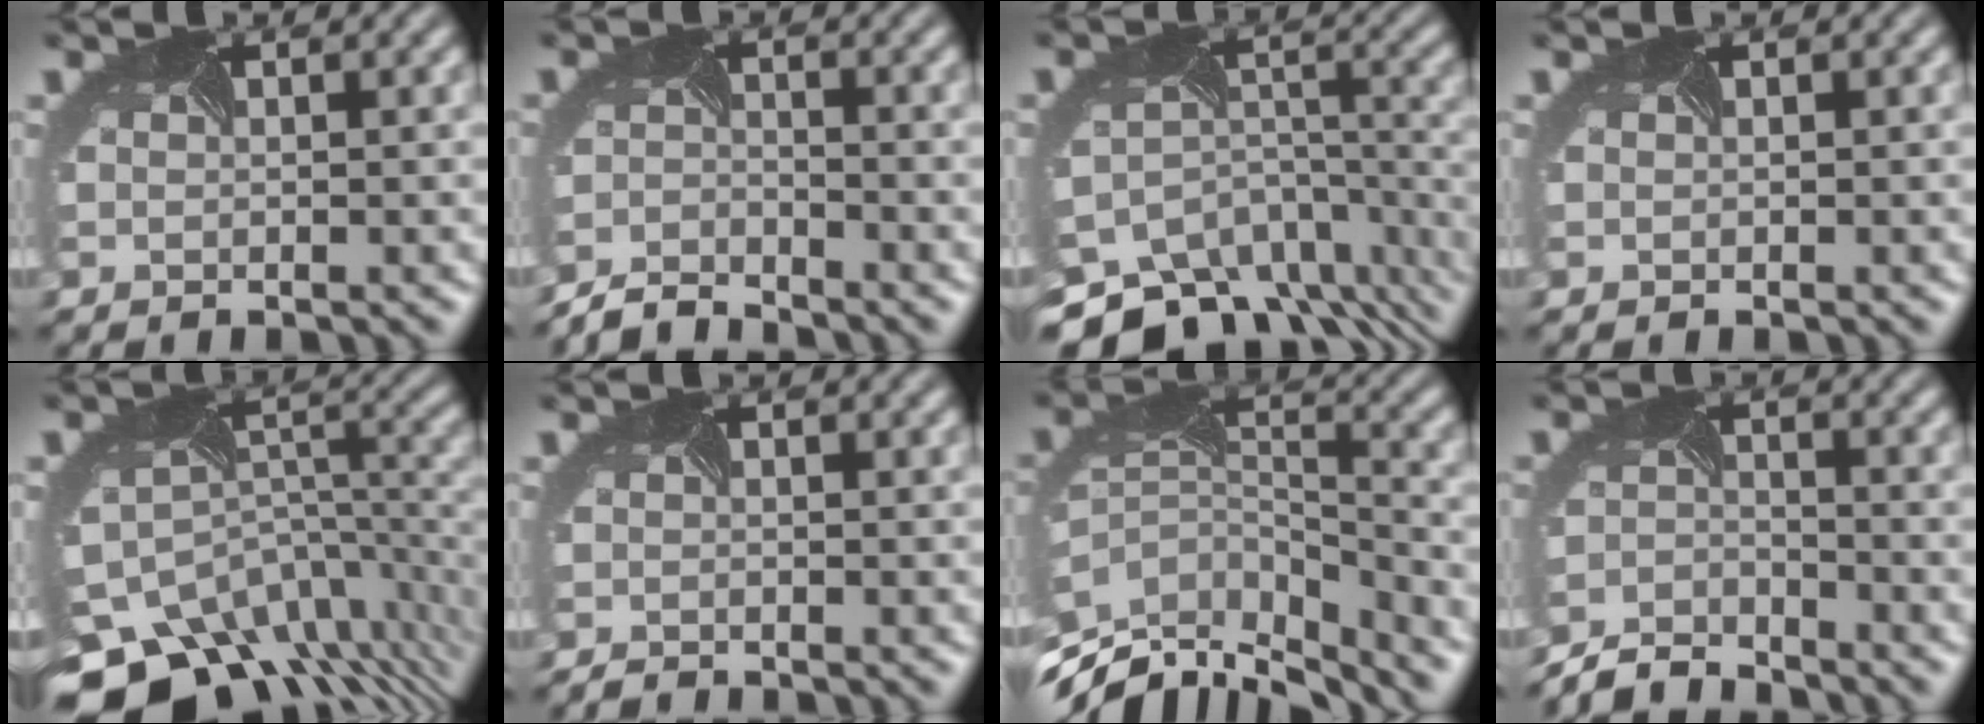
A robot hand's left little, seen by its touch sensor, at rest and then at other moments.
{"total": 3.6, "force": [-3.6, -0.1, -0.4], "torque": [-0.004, -0.004, -0.073]}
{"total": 12.7, "force": [-10.8, 5.9, 3.3], "torque": [-0.074, -0.008, -0.140]}
{"total": 0.0}
{"total": 12.0, "force": [-8.8, 6.7, 4.6], "torque": [-0.105, -0.026, -0.121]}
{"total": 1.6, "force": [-1.6, 0.2, -0.1], "torque": [-0.001, -0.008, -0.027]}
{"total": 11.0, "force": [-8.9, 4.6, 4.6], "torque": [-0.115, -0.003, -0.135]}
{"total": 4.5, "force": [-4.5, 0.1, -0.3], "torque": [-0.004, -0.005, -0.086]}